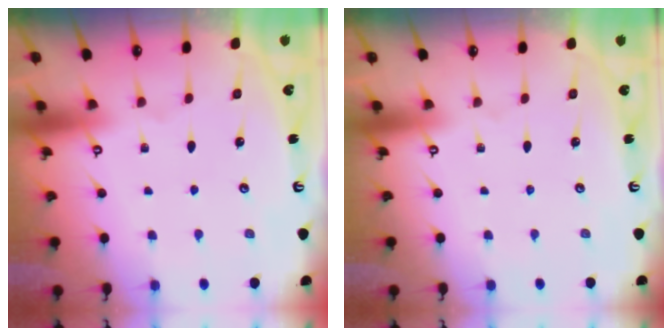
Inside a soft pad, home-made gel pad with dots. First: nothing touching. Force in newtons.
{"total": 0.0}